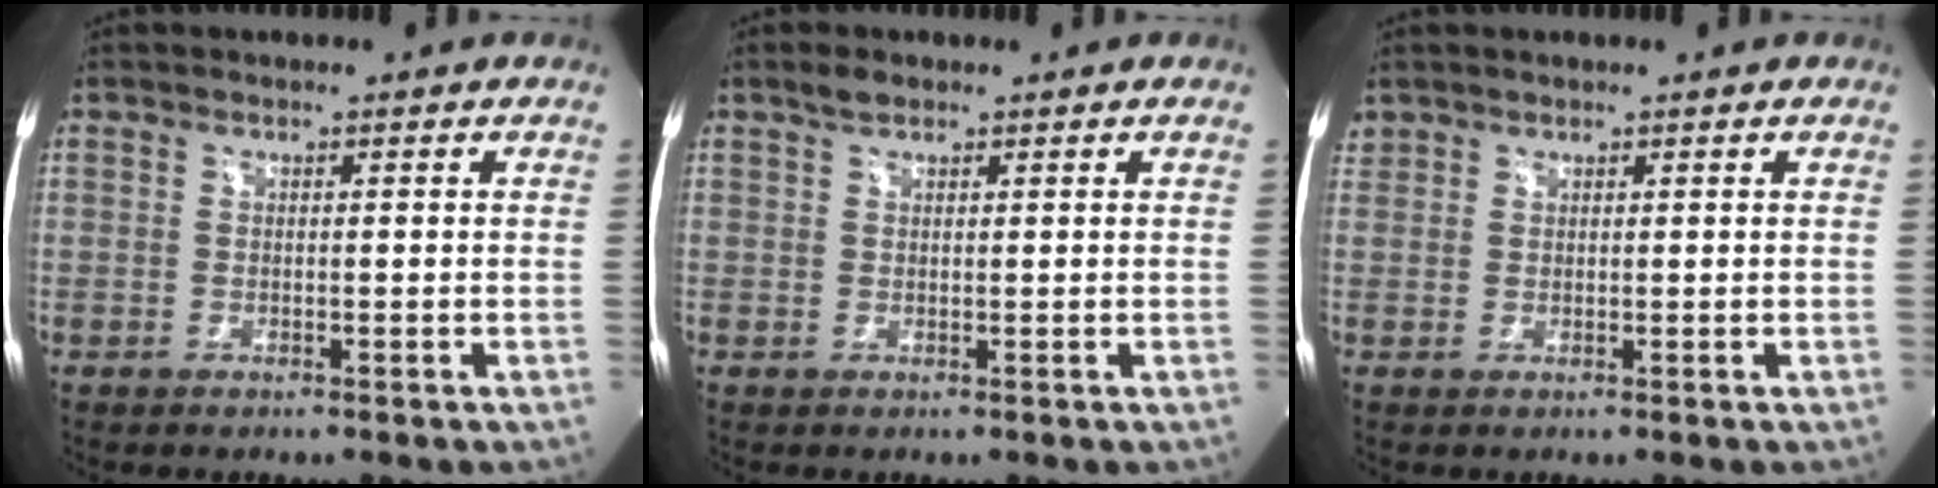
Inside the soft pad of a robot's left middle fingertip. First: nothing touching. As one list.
[{"total": 1.6, "force": [1.2, 0.7, 0.7], "torque": [-0.020, 0.007, 0.024]}, {"total": 1.4, "force": [1.1, 0.8, 0.0], "torque": [0.003, 0.012, 0.021]}]